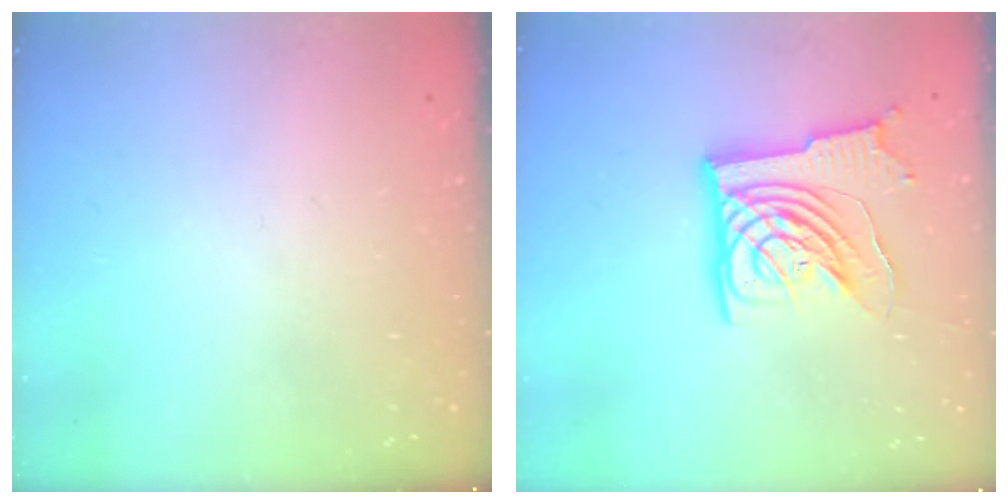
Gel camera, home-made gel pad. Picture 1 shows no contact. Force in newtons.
{"total": 13.1, "press": 13.0, "slide": 1.7}